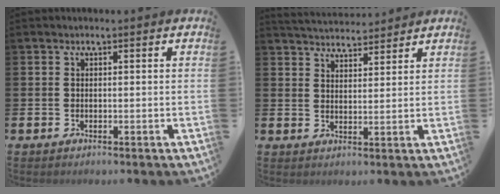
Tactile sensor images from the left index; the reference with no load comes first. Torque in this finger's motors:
{"motor_torque": [1.05, -1.08, 0.01, 0.03]}